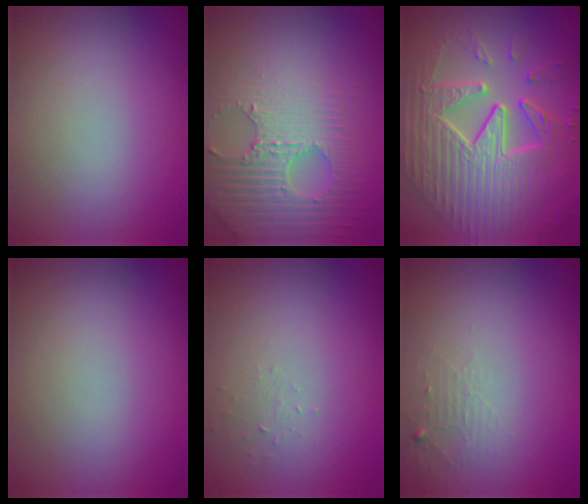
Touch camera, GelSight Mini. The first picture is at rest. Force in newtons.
{"total": 4.8, "press": 4.3, "slide": 2.2}
{"total": 10.3, "press": 7.0, "slide": 7.5}
{"total": 0.0}
{"total": 0.6, "press": 0.3, "slide": 0.6}
{"total": 1.3, "press": 1.3, "slide": 0.2}